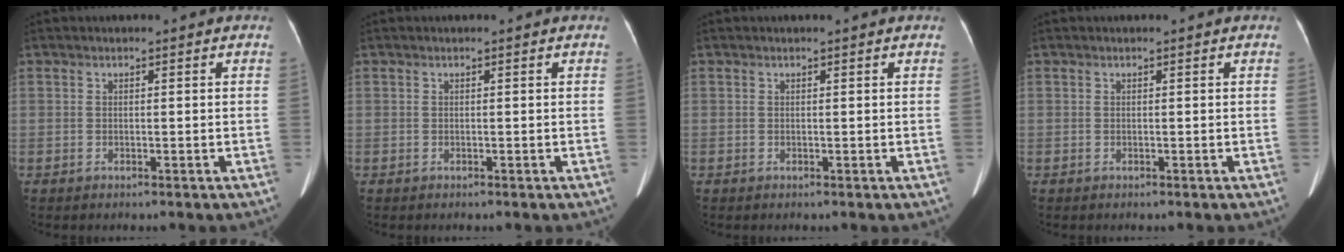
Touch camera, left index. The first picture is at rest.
{"total": 0.0}
{"total": 0.0}
{"total": 0.0}